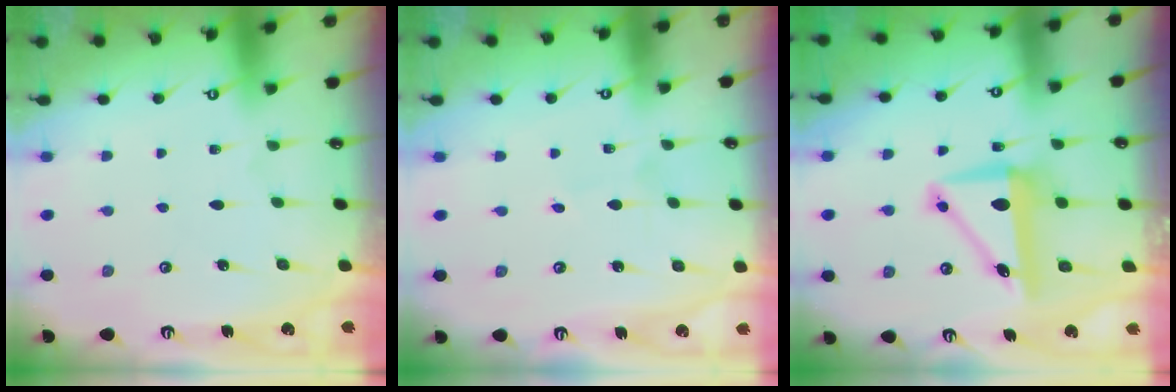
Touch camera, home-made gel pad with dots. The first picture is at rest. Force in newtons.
{"total": 0.5, "press": 0.5, "slide": 0.0}
{"total": 8.4, "press": 8.2, "slide": 1.7}